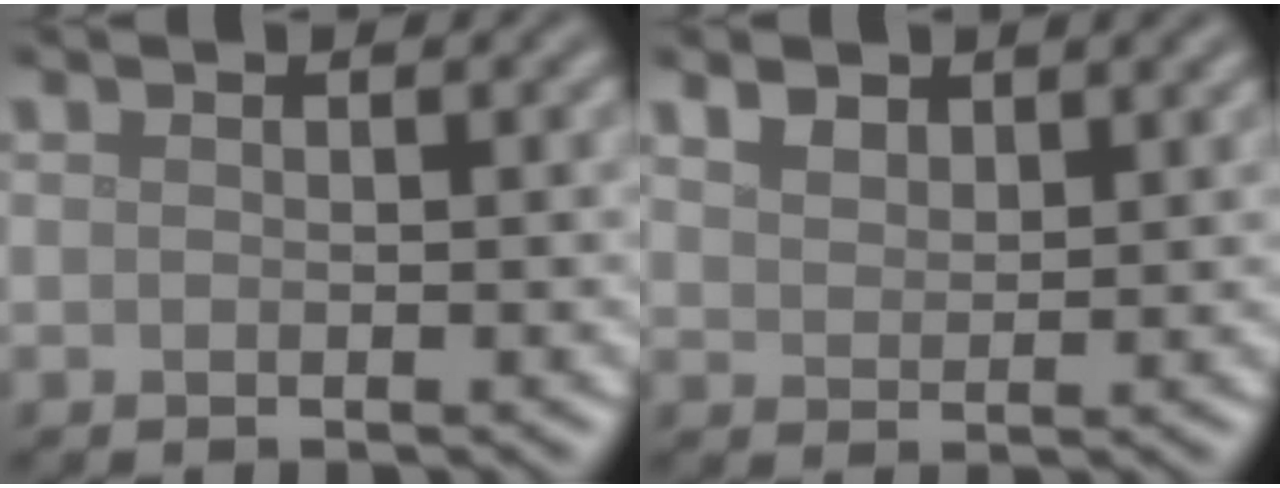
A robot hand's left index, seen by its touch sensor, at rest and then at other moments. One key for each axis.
{"total": 2.2, "fx": 1.8, "fy": 1.1, "fz": 0.8, "tx": -0.020, "ty": 0.000, "tz": 0.036}